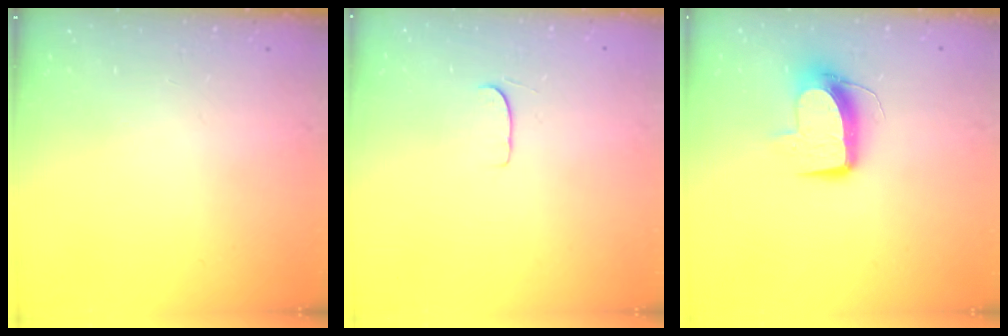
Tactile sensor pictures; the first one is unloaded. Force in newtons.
{"total": 5.1, "press": 5.1, "slide": 0.4}
{"total": 9.7, "press": 9.7, "slide": 0.6}